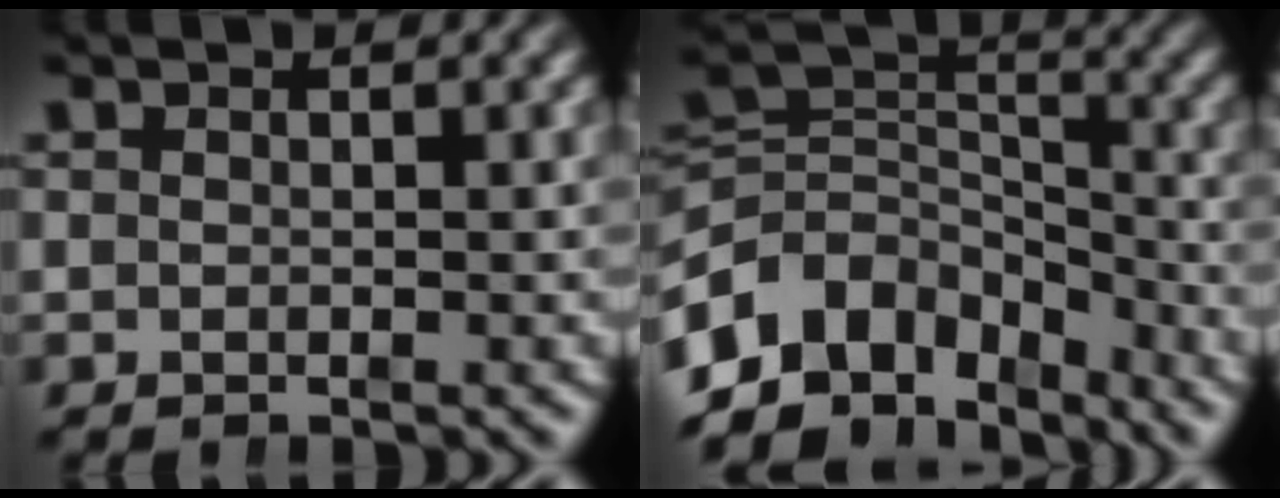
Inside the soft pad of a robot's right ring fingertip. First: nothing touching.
{"total": 13.8, "force": [-4.6, 10.6, 7.6], "torque": [-0.151, -0.061, -0.061]}